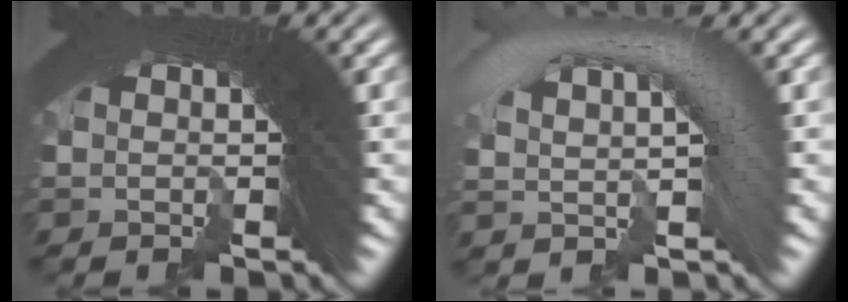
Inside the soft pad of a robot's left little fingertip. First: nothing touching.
{"total": 4.3, "force": [0.8, 2.1, 3.6], "torque": [-0.066, 0.012, 0.010]}